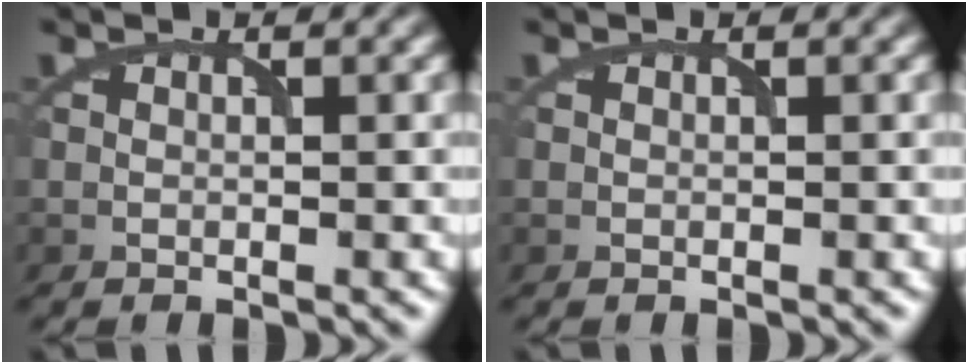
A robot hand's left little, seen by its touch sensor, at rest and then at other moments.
{"total": 0.0}